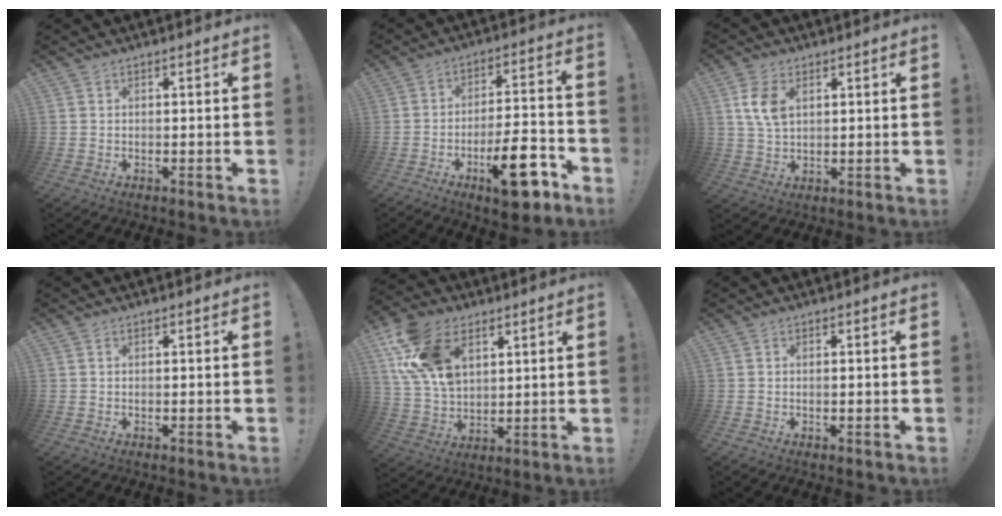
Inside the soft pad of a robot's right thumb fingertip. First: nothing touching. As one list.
[{"total": 16.5, "force": [-8.5, 5.6, 13.0], "torque": [-0.189, 0.057, -0.127]}, {"total": 8.0, "force": [2.9, 5.1, 5.4], "torque": [-0.101, -0.006, 0.051]}, {"total": 0.0}, {"total": 18.8, "force": [8.3, 12.3, 11.5], "torque": [-0.236, -0.031, 0.157]}, {"total": 0.6, "force": [0.1, -0.2, 0.5], "torque": [-0.004, -0.002, 0.000]}]